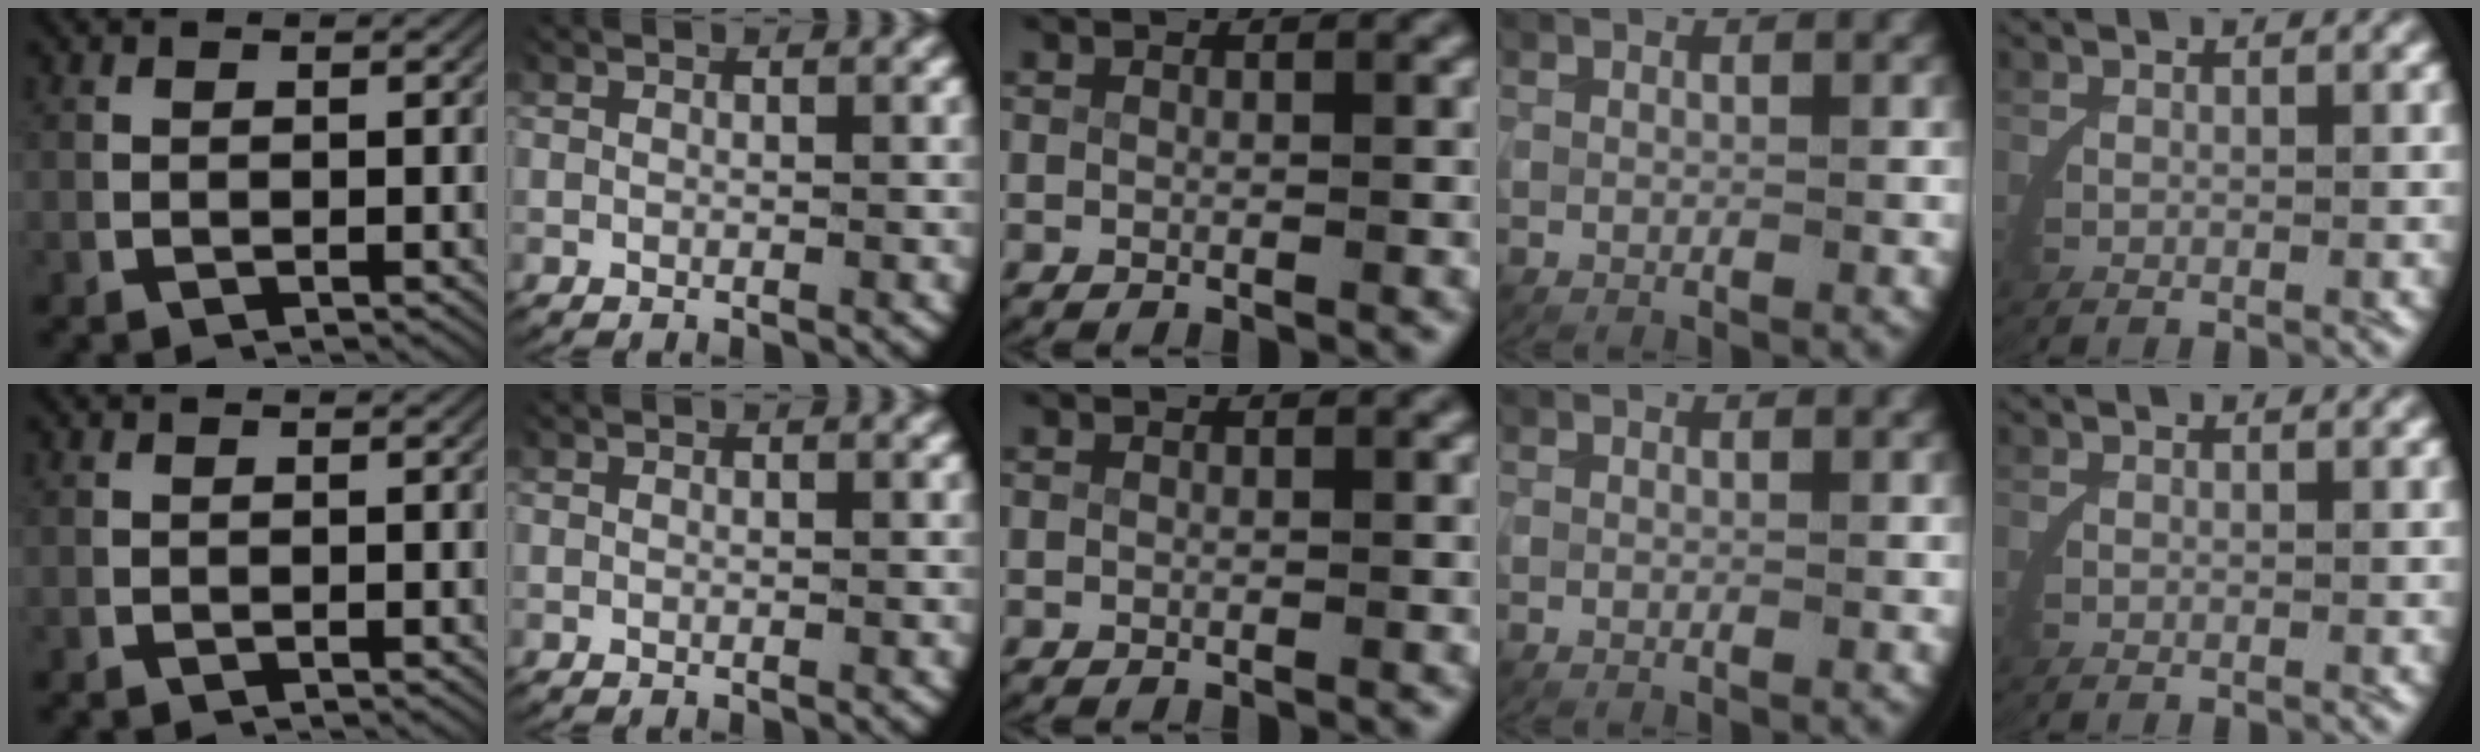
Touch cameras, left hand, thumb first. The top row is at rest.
{}